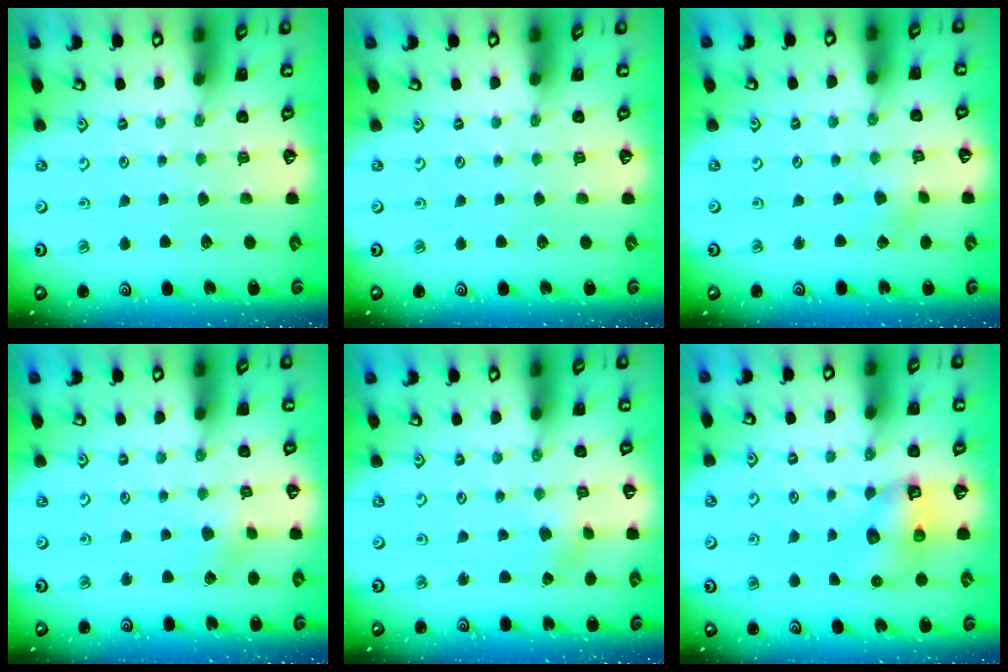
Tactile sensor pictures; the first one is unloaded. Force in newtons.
{"total": 0.0}
{"total": 1.6, "press": 1.6, "slide": 0.2}
{"total": 2.7, "press": 2.7, "slide": 0.7}
{"total": 1.4, "press": 1.4, "slide": 0.1}
{"total": 7.0, "press": 7.0, "slide": 0.1}